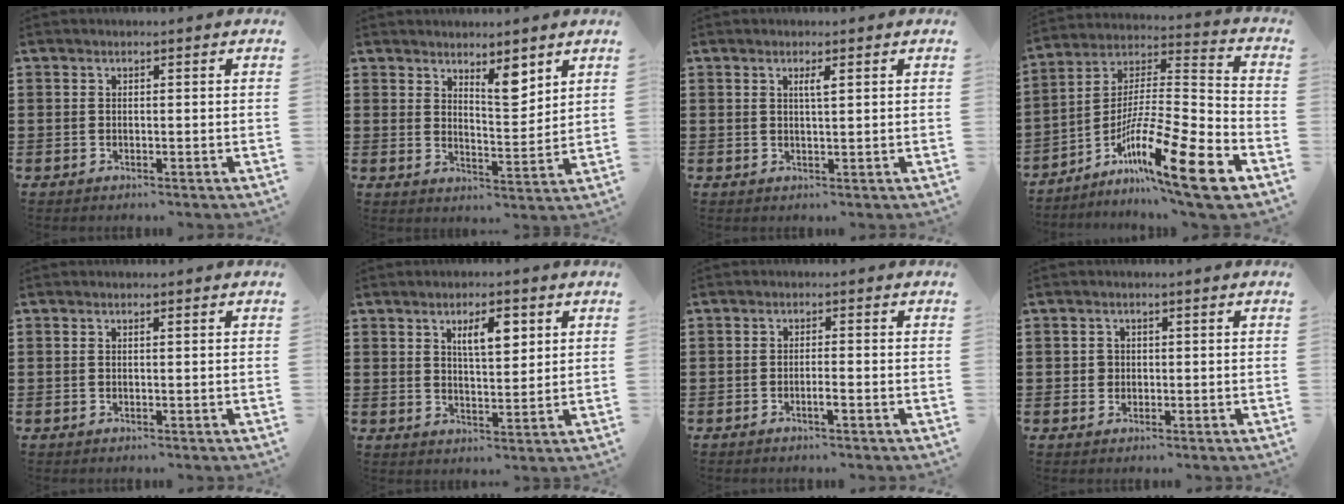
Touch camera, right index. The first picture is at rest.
{"total": 5.6, "force": [4.4, 1.9, 3.0], "torque": [-0.047, -0.018, 0.074]}
{"total": 1.7, "force": [0.7, 0.2, 1.5], "torque": [-0.030, 0.001, 0.010]}
{"total": 16.8, "force": [-10.3, 1.9, 13.1], "torque": [-0.233, 0.016, -0.182]}
{"total": 0.5, "force": [0.2, 0.1, 0.5], "torque": [-0.011, 0.000, 0.003]}
{"total": 5.4, "force": [2.3, 2.0, 4.5], "torque": [-0.078, 0.003, 0.034]}
{"total": 1.6, "force": [-1.0, 0.1, 1.2], "torque": [-0.023, -0.003, -0.017]}
{"total": 1.4, "force": [0.1, 1.3, 0.4], "torque": [-0.012, 0.007, 0.001]}